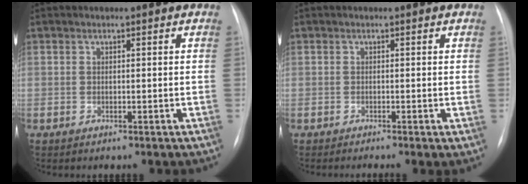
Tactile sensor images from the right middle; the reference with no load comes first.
{"total": 1.3, "force": [-0.7, 0.0, 1.1], "torque": [-0.014, -0.003, -0.014]}